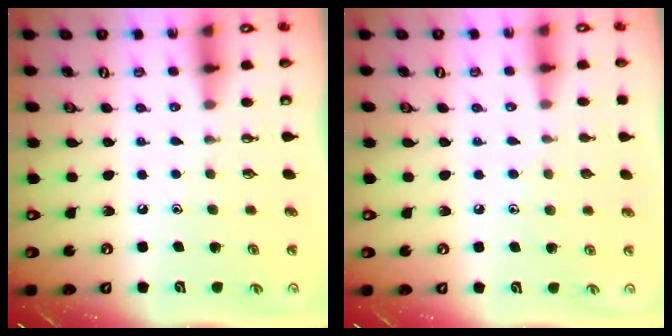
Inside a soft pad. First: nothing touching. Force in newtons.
{"total": 5.9, "press": 5.9, "slide": 0.6}